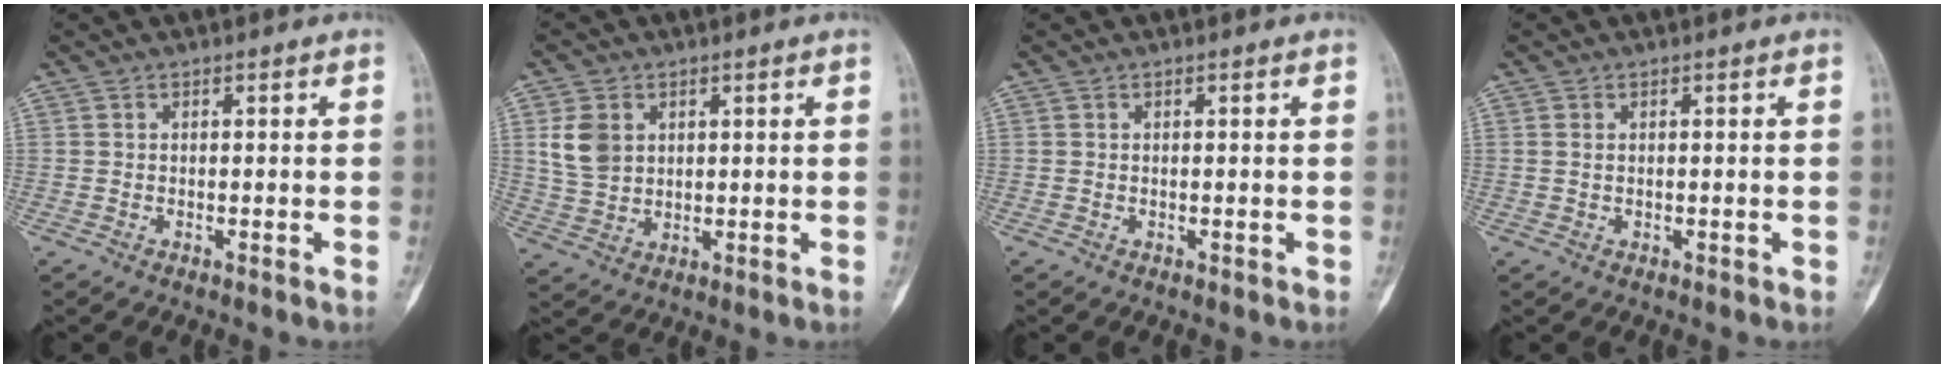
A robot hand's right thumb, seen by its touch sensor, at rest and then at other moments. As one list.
[{"total": 7.0, "force": [2.0, 5.4, 4.0], "torque": [-0.060, -0.005, 0.045]}, {"total": 0.0}, {"total": 0.9, "force": [0.1, 0.7, 0.5], "torque": [-0.009, 0.000, 0.001]}]